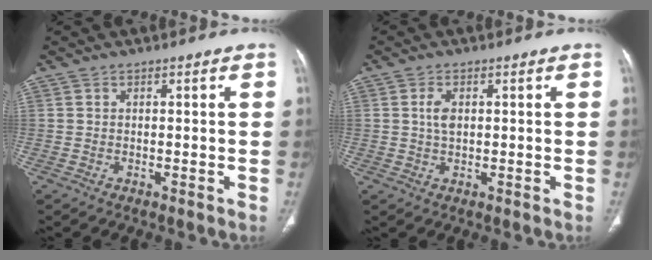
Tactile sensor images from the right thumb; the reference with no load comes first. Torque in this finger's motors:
{"motor_torque": [0.80, 0.55, 0.03, -0.06, -0.01]}